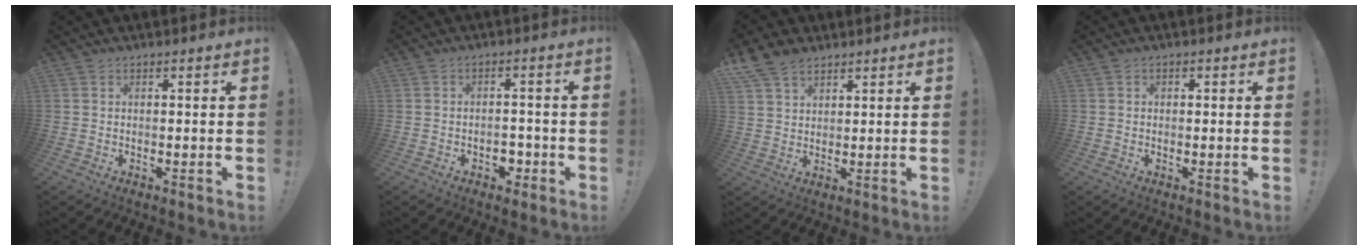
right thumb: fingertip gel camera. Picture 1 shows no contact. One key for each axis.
{"total": 4.3, "fx": -1.9, "fy": 3.1, "fz": 2.2, "tx": -0.017, "ty": 0.004, "tz": -0.033}
{"total": 7.7, "fx": 5.6, "fy": 4.3, "fz": 2.9, "tx": -0.057, "ty": -0.021, "tz": 0.113}
{"total": 0.9, "fx": -0.2, "fy": 0.8, "fz": 0.3, "tx": -0.005, "ty": 0.004, "tz": -0.004}